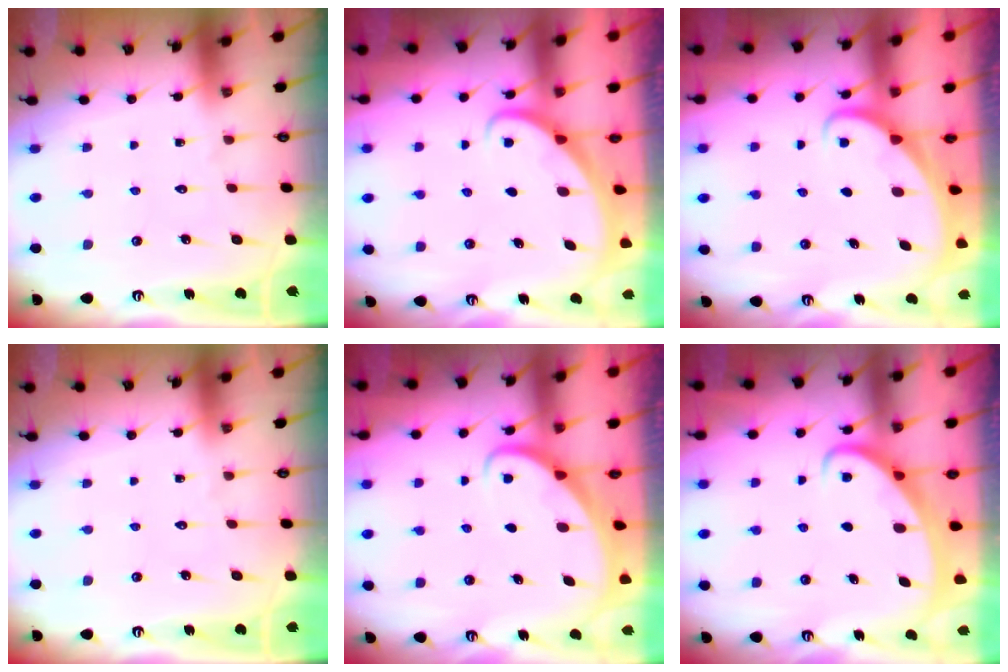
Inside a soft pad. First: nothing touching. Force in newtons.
{"total": 2.3, "press": 2.3, "slide": 0.1}
{"total": 1.6, "press": 1.6, "slide": 0.1}
{"total": 0.0}
{"total": 2.2, "press": 2.2, "slide": 0.2}
{"total": 2.6, "press": 2.5, "slide": 0.3}